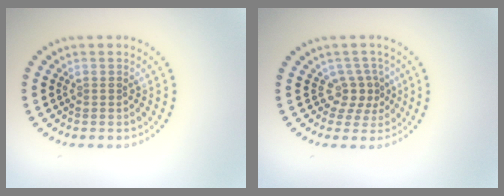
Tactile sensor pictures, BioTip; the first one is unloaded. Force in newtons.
{"total": 2.5, "press": 1.6, "slide": 2.0}